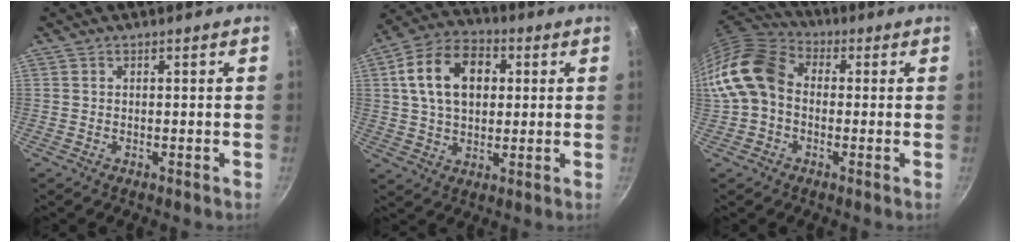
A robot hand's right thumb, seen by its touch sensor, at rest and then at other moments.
{"total": 14.9, "force": [3.3, 10.2, 10.4], "torque": [-0.160, 0.013, 0.045]}
{"total": 13.9, "force": [-0.5, 10.6, 9.0], "torque": [-0.154, 0.034, -0.026]}